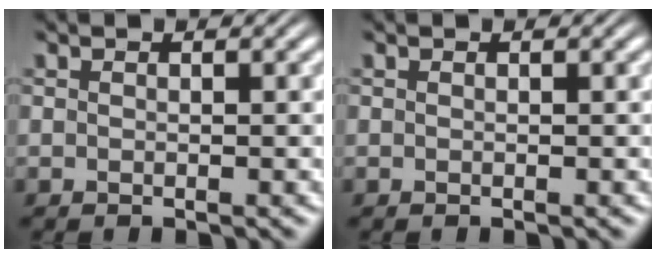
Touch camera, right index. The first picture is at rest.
{"total": 0.0}